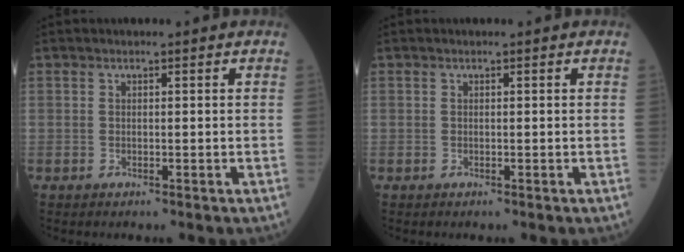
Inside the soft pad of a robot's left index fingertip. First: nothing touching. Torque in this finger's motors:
{"motor_torque": [0.03, 0.00, 0.00, 0.01]}